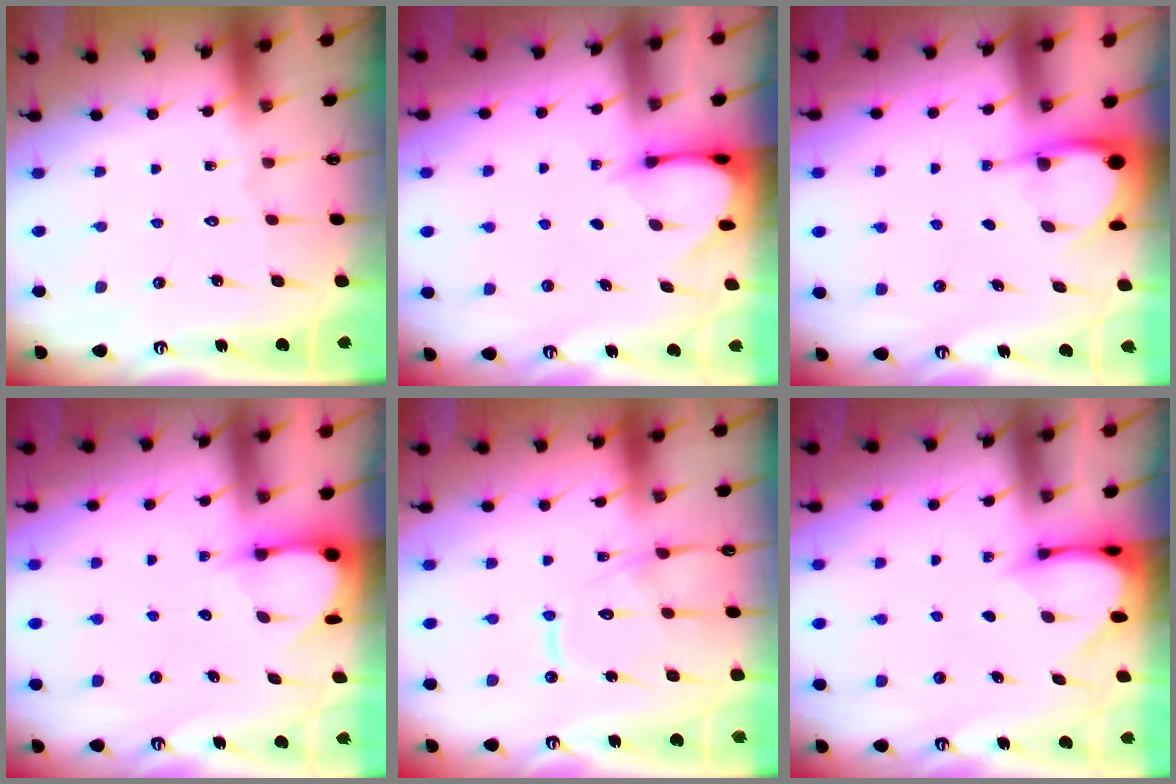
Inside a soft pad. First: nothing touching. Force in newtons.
{"total": 3.0, "press": 3.0, "slide": 0.2}
{"total": 3.9, "press": 3.9, "slide": 0.4}
{"total": 3.6, "press": 3.6, "slide": 0.3}
{"total": 13.9, "press": 13.8, "slide": 1.3}
{"total": 2.9, "press": 2.9, "slide": 0.3}